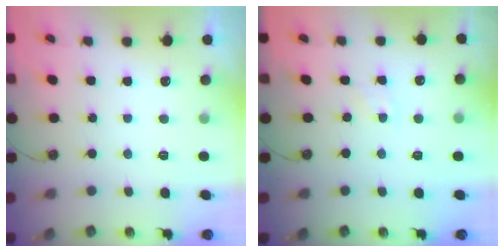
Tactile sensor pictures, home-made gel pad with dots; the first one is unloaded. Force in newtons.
{"total": 3.9, "press": 3.9, "slide": 0.5}